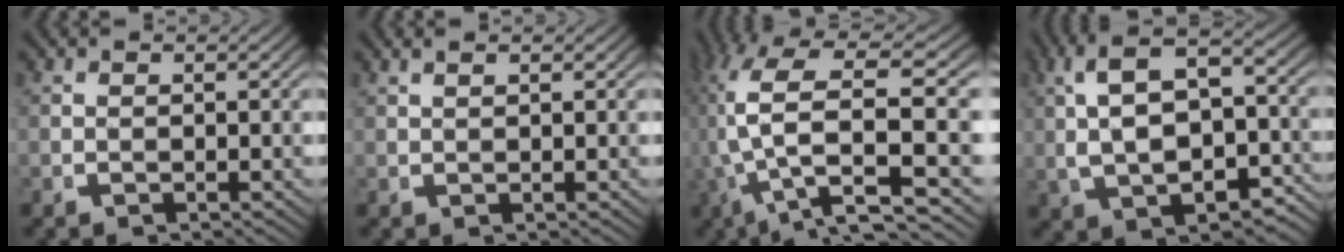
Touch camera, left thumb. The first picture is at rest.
{"total": 0.9, "force": [0.9, -0.2, 0.3], "torque": [-0.006, 0.002, 0.021]}
{"total": 11.1, "force": [1.3, 5.7, 9.4], "torque": [-0.207, -0.023, 0.041]}
{"total": 9.4, "force": [0.4, 5.7, 7.5], "torque": [-0.137, -0.005, 0.020]}